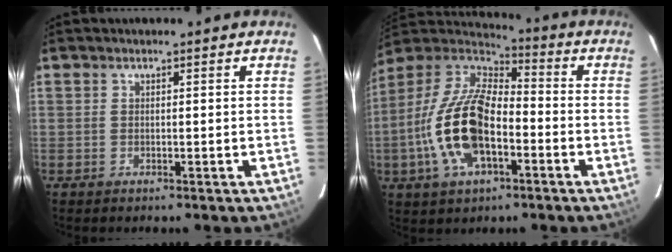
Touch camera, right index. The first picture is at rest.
{"total": 18.4, "force": [-5.1, 8.8, 15.3], "torque": [-0.324, -0.004, -0.098]}